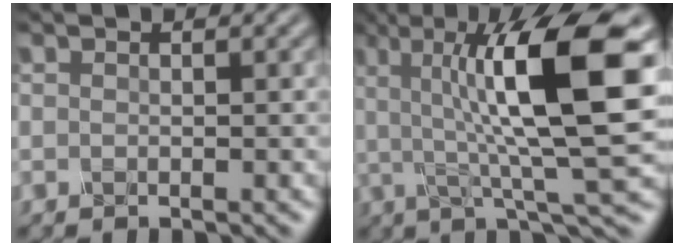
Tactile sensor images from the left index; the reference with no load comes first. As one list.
[{"total": 12.6, "force": [2.6, 3.0, 12.0], "torque": [-0.185, 0.010, 0.043]}]